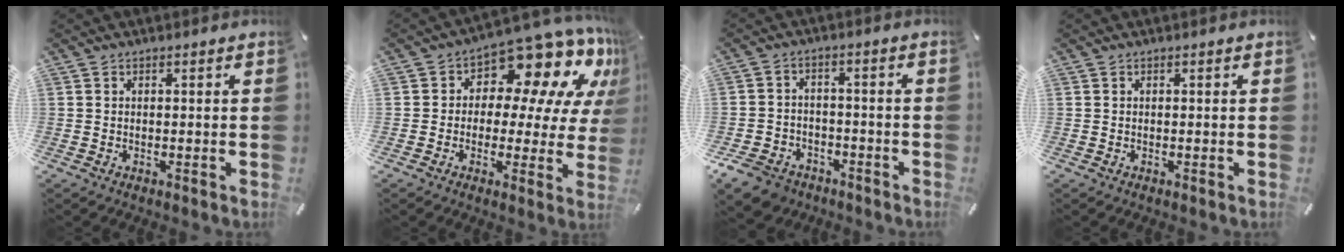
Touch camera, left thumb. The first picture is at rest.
{"total": 14.1, "force": [8.7, 7.5, 8.3], "torque": [-0.119, -0.080, 0.146]}
{"total": 8.3, "force": [-5.7, 5.4, 2.7], "torque": [-0.062, 0.035, -0.109]}
{"total": 0.0}